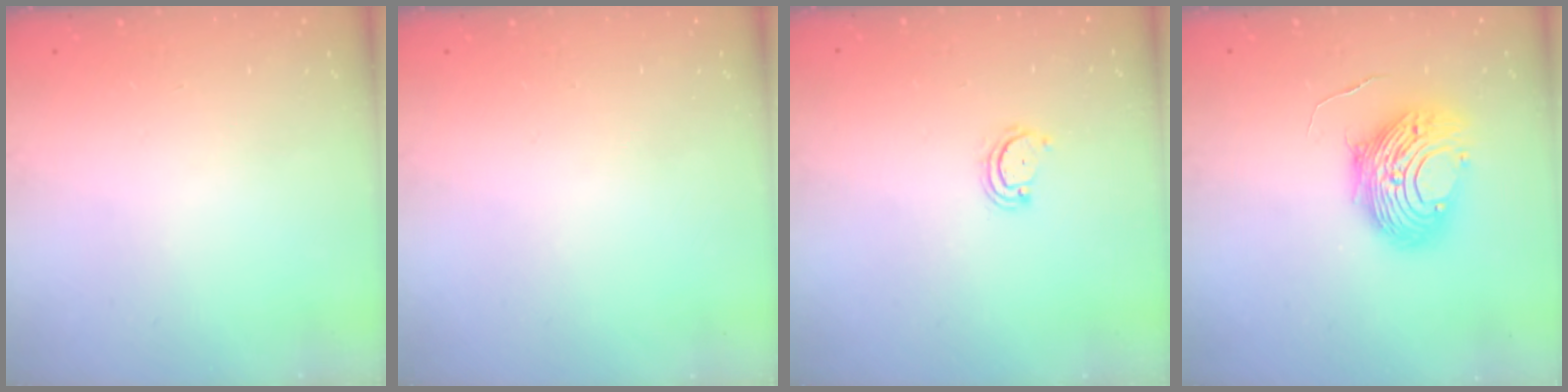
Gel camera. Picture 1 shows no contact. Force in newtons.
{"total": 0.0}
{"total": 3.2, "press": 3.2, "slide": 0.3}
{"total": 12.5, "press": 12.4, "slide": 1.4}